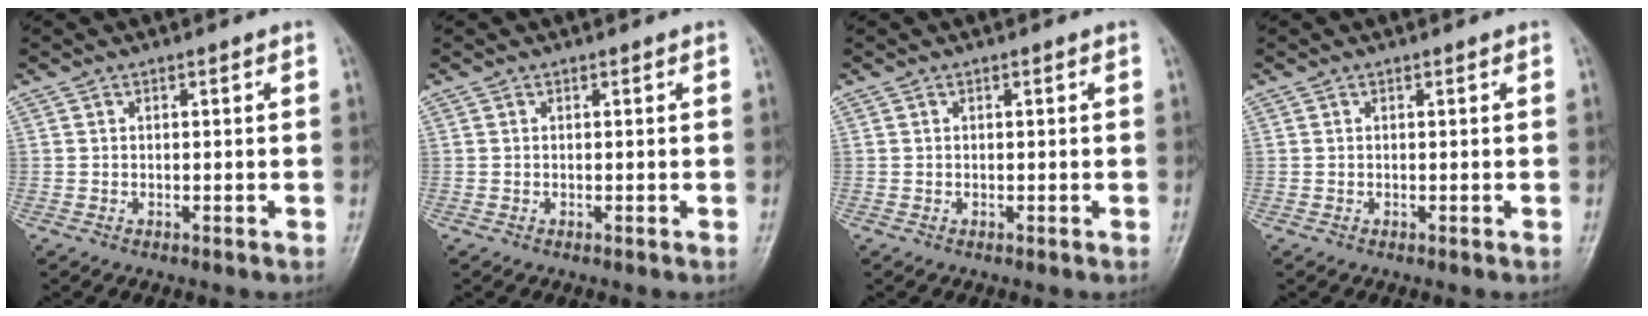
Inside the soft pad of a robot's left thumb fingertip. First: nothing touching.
{"total": 0.0}
{"total": 0.0}
{"total": 0.0}